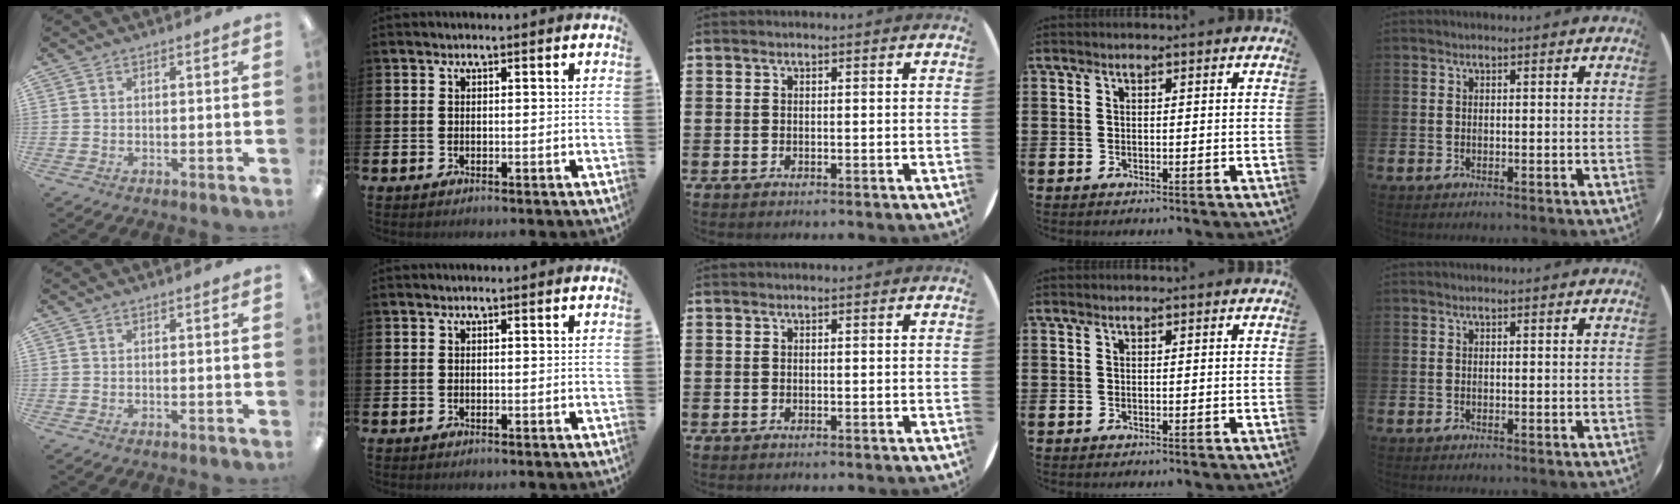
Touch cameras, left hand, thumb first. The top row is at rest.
{}